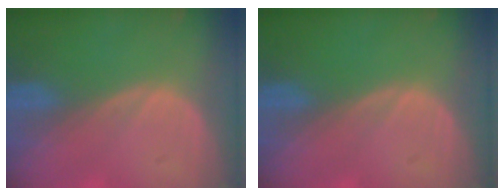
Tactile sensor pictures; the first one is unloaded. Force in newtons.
{"total": 0.0}